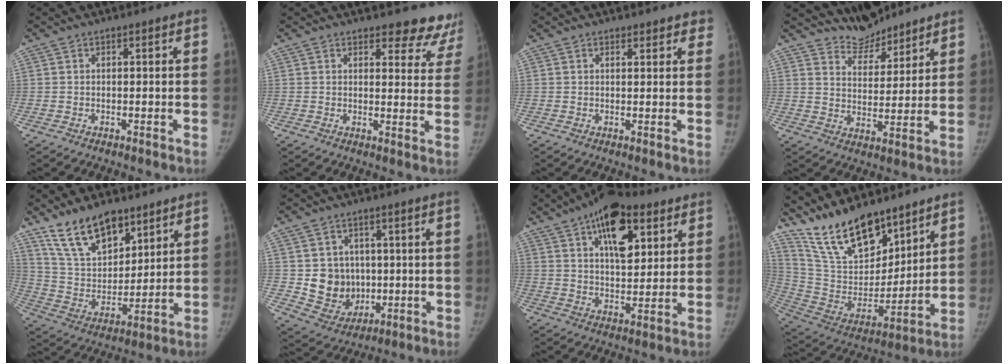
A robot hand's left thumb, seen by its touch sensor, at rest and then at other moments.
{"total": 8.4, "force": [7.8, 3.0, 1.0], "torque": [0.041, -0.047, 0.062]}
{"total": 2.8, "force": [2.4, 1.3, 0.8], "torque": [0.021, -0.007, 0.021]}
{"total": 7.6, "force": [7.1, 2.4, 0.8], "torque": [0.011, -0.054, 0.131]}
{"total": 15.4, "force": [10.8, 7.7, 7.8], "torque": [-0.101, -0.058, 0.211]}
{"total": 10.2, "force": [0.4, 9.1, 4.4], "torque": [-0.028, -0.004, 0.030]}
{"total": 15.8, "force": [7.6, 7.7, 11.4], "torque": [-0.137, -0.020, 0.118]}
{"total": 19.3, "force": [14.9, 7.9, 9.3], "torque": [-0.124, -0.078, 0.283]}